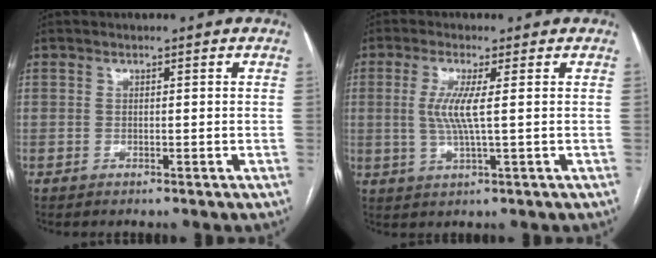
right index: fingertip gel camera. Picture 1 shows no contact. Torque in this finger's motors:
{"motor_torque": [0.26, -0.18, 0.51, 0.13]}